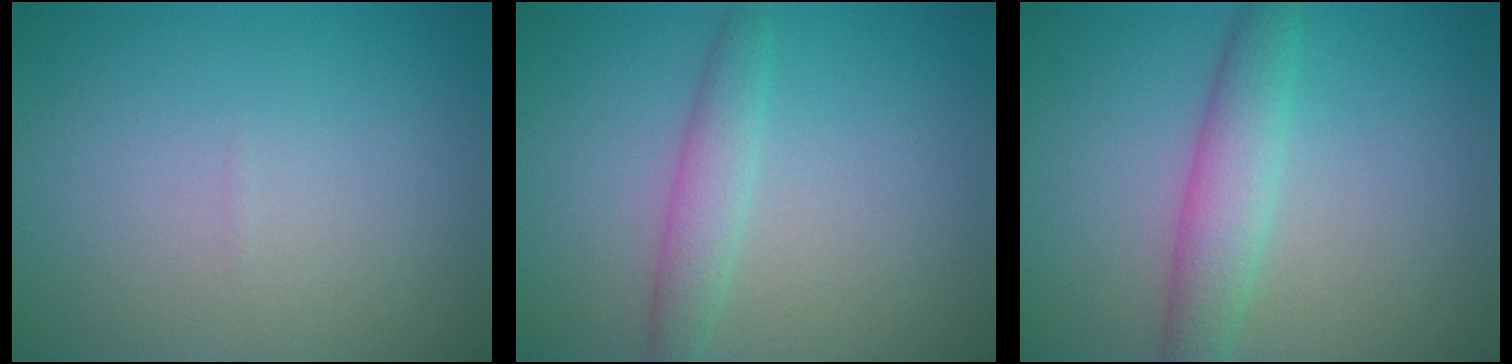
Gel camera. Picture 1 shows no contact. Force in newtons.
{"total": 2.3, "press": 2.3, "slide": 0.1}
{"total": 3.5, "press": 3.5, "slide": 0.0}